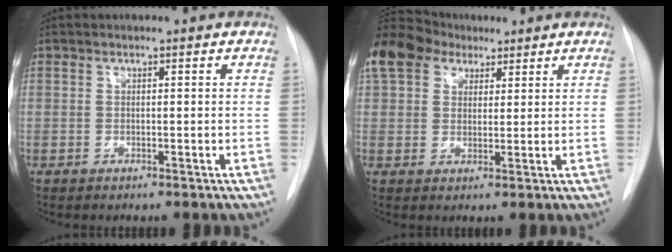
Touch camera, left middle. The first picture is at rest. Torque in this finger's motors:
{"motor_torque": [0.83, -0.56, 1.05, 0.21]}